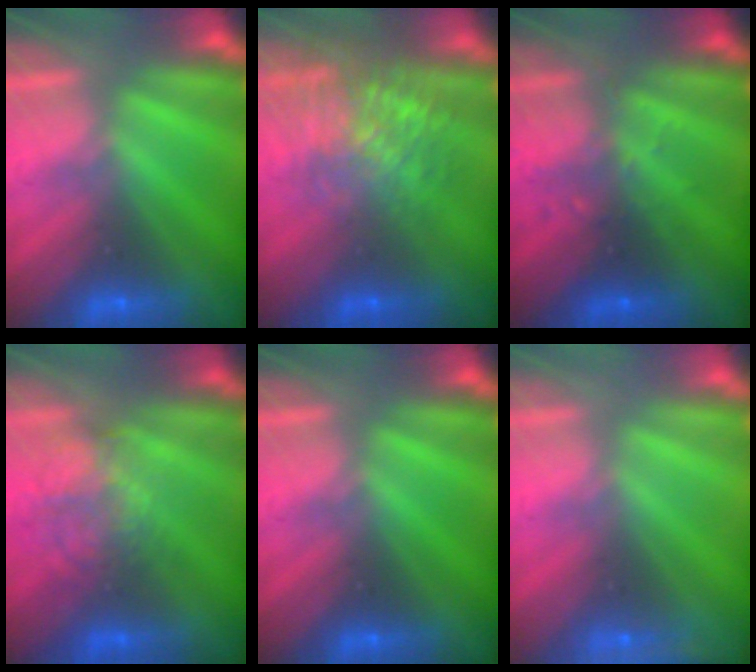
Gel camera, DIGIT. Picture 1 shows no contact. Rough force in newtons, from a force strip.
{"total": 7.6}
{"total": 2.8}
{"total": 2.1}
{"total": 0.0}
{"total": 2.3}